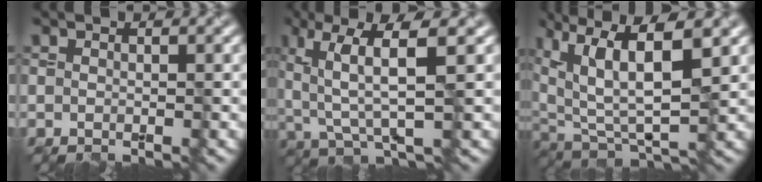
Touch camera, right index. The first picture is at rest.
{"total": 5.8, "force": [1.8, 1.3, 5.4], "torque": [-0.115, 0.001, 0.044]}
{"total": 10.4, "force": [4.3, 4.5, 8.3], "torque": [-0.162, 0.009, 0.080]}